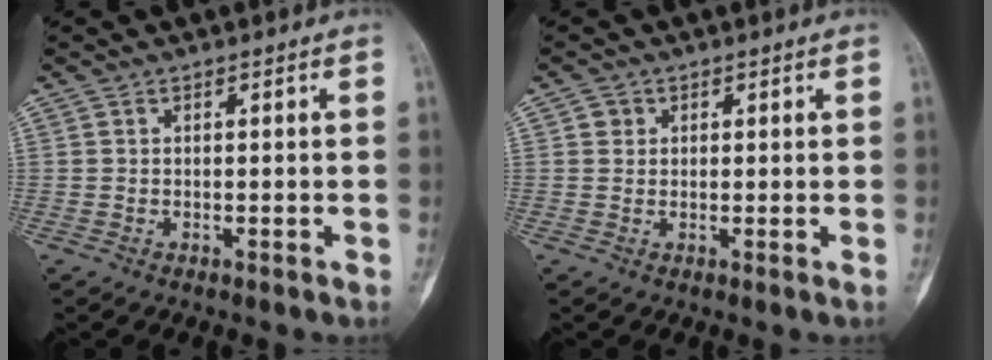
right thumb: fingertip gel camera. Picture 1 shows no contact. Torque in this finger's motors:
{"motor_torque": [0.17, 0.24, -0.18, -0.02, 0.03]}